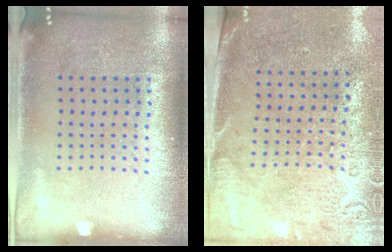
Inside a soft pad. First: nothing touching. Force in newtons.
{"total": 2.7, "press": 2.3, "slide": 1.4}